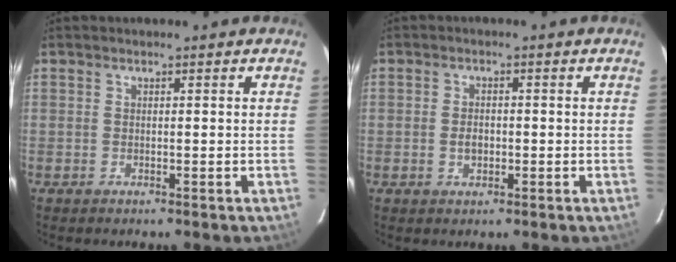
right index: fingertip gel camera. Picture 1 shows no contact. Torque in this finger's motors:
{"motor_torque": [-0.05, 0.04, 0.01, 0.00]}